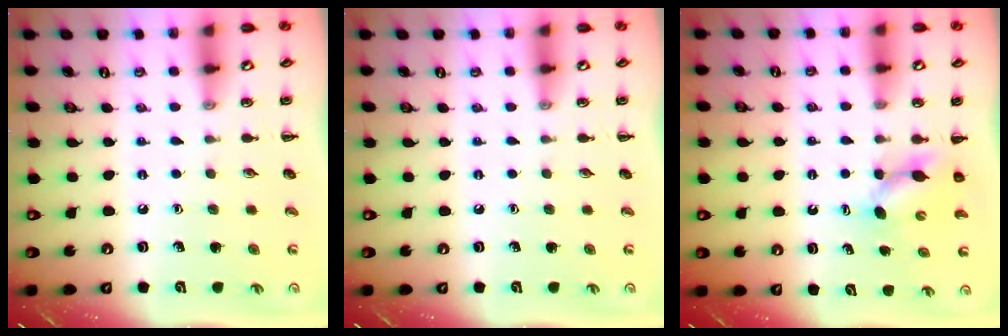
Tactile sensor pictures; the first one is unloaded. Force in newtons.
{"total": 0.0}
{"total": 4.5, "press": 4.4, "slide": 0.6}